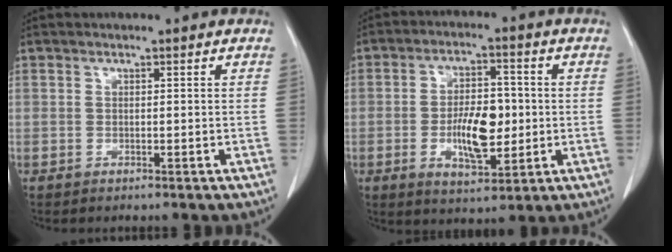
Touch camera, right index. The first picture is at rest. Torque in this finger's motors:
{"motor_torque": [0.26, 0.11, 0.17, 0.12]}